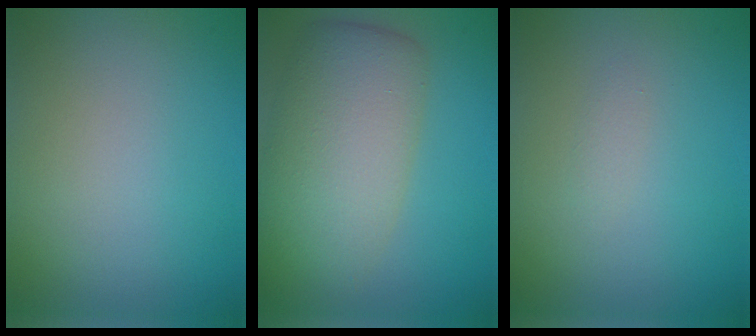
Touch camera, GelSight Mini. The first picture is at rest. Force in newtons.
{"total": 8.2, "press": 8.2, "slide": 0.3}
{"total": 0.6, "press": 0.6, "slide": 0.0}